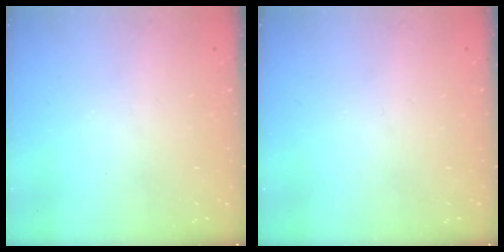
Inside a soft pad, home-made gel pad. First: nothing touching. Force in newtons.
{"total": 0.0}